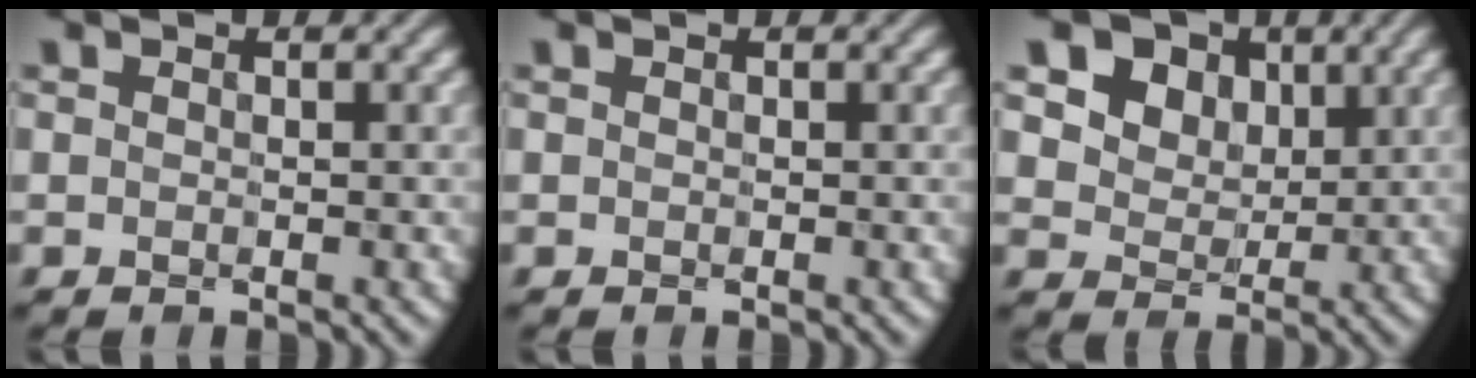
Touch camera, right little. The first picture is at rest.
{"total": 0.0}
{"total": 10.7, "force": [5.2, 8.0, 4.9], "torque": [-0.115, 0.018, 0.088]}